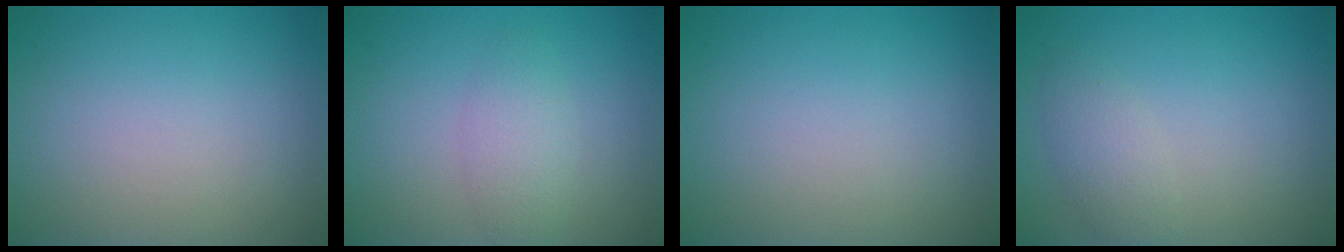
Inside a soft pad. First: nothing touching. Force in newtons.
{"total": 2.3, "press": 2.3, "slide": 0.1}
{"total": 0.0}
{"total": 1.9, "press": 1.9, "slide": 0.1}